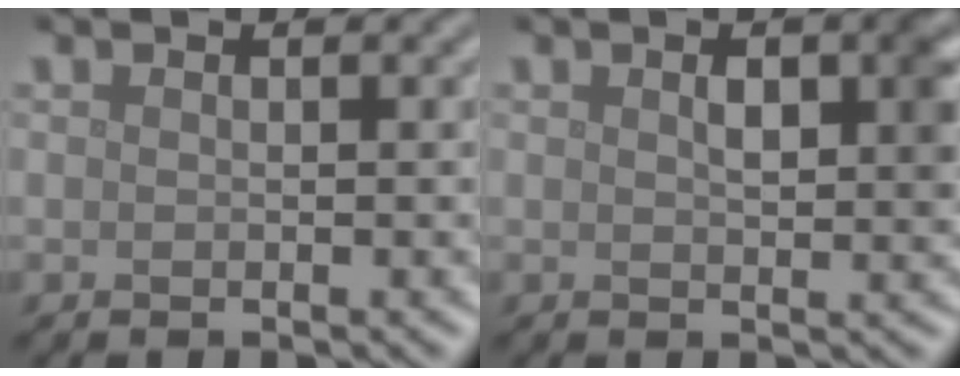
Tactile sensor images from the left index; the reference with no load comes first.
{"total": 3.4, "force": [0.9, 1.4, 3.0], "torque": [-0.044, 0.006, 0.013]}